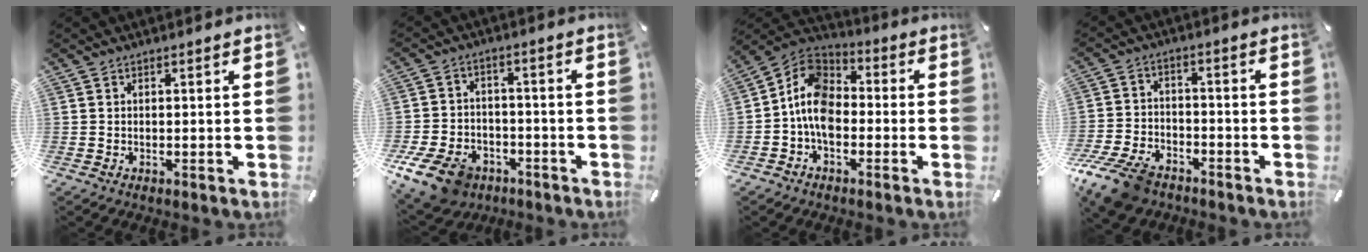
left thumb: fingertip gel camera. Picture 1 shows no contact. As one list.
[{"total": 11.9, "force": [-7.1, 7.6, 5.8], "torque": [-0.123, 0.048, -0.130]}, {"total": 10.4, "force": [-3.6, 7.1, 6.6], "torque": [-0.151, 0.012, -0.073]}, {"total": 10.4, "force": [-7.5, 5.7, 4.5], "torque": [-0.094, 0.037, -0.142]}]